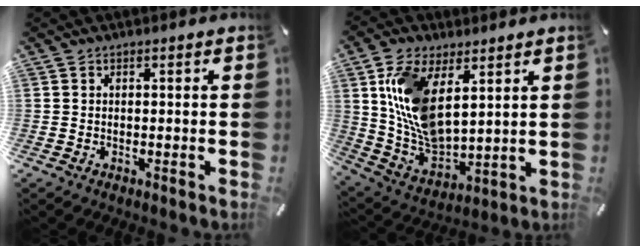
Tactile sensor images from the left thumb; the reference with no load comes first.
{"total": 14.0, "force": [5.4, 8.0, 10.1], "torque": [-0.229, -0.022, 0.100]}